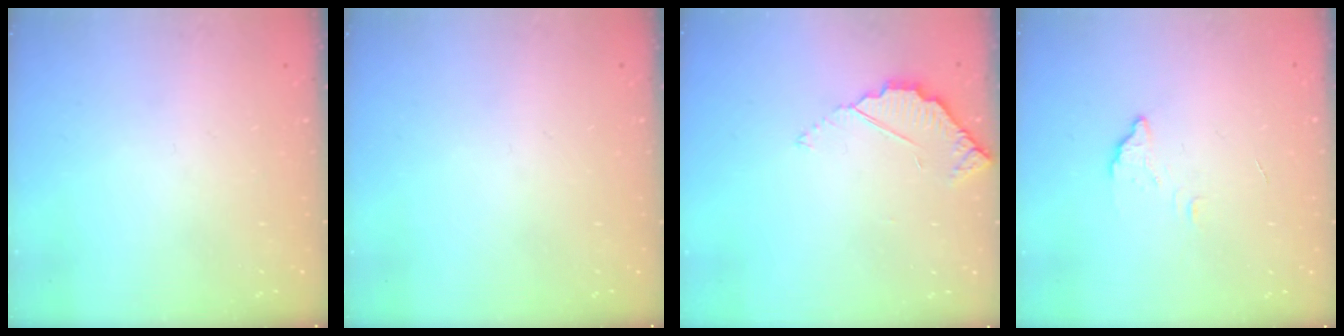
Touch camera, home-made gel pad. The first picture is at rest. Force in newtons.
{"total": 0.0}
{"total": 3.0, "press": 3.0, "slide": 0.3}
{"total": 2.8, "press": 2.8, "slide": 0.2}